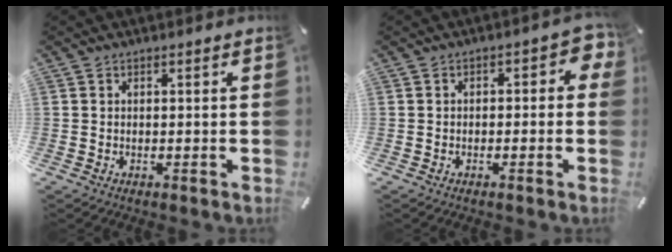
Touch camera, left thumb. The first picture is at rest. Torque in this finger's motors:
{"motor_torque": [0.11, -0.03, 0.15, 0.17, 0.01]}